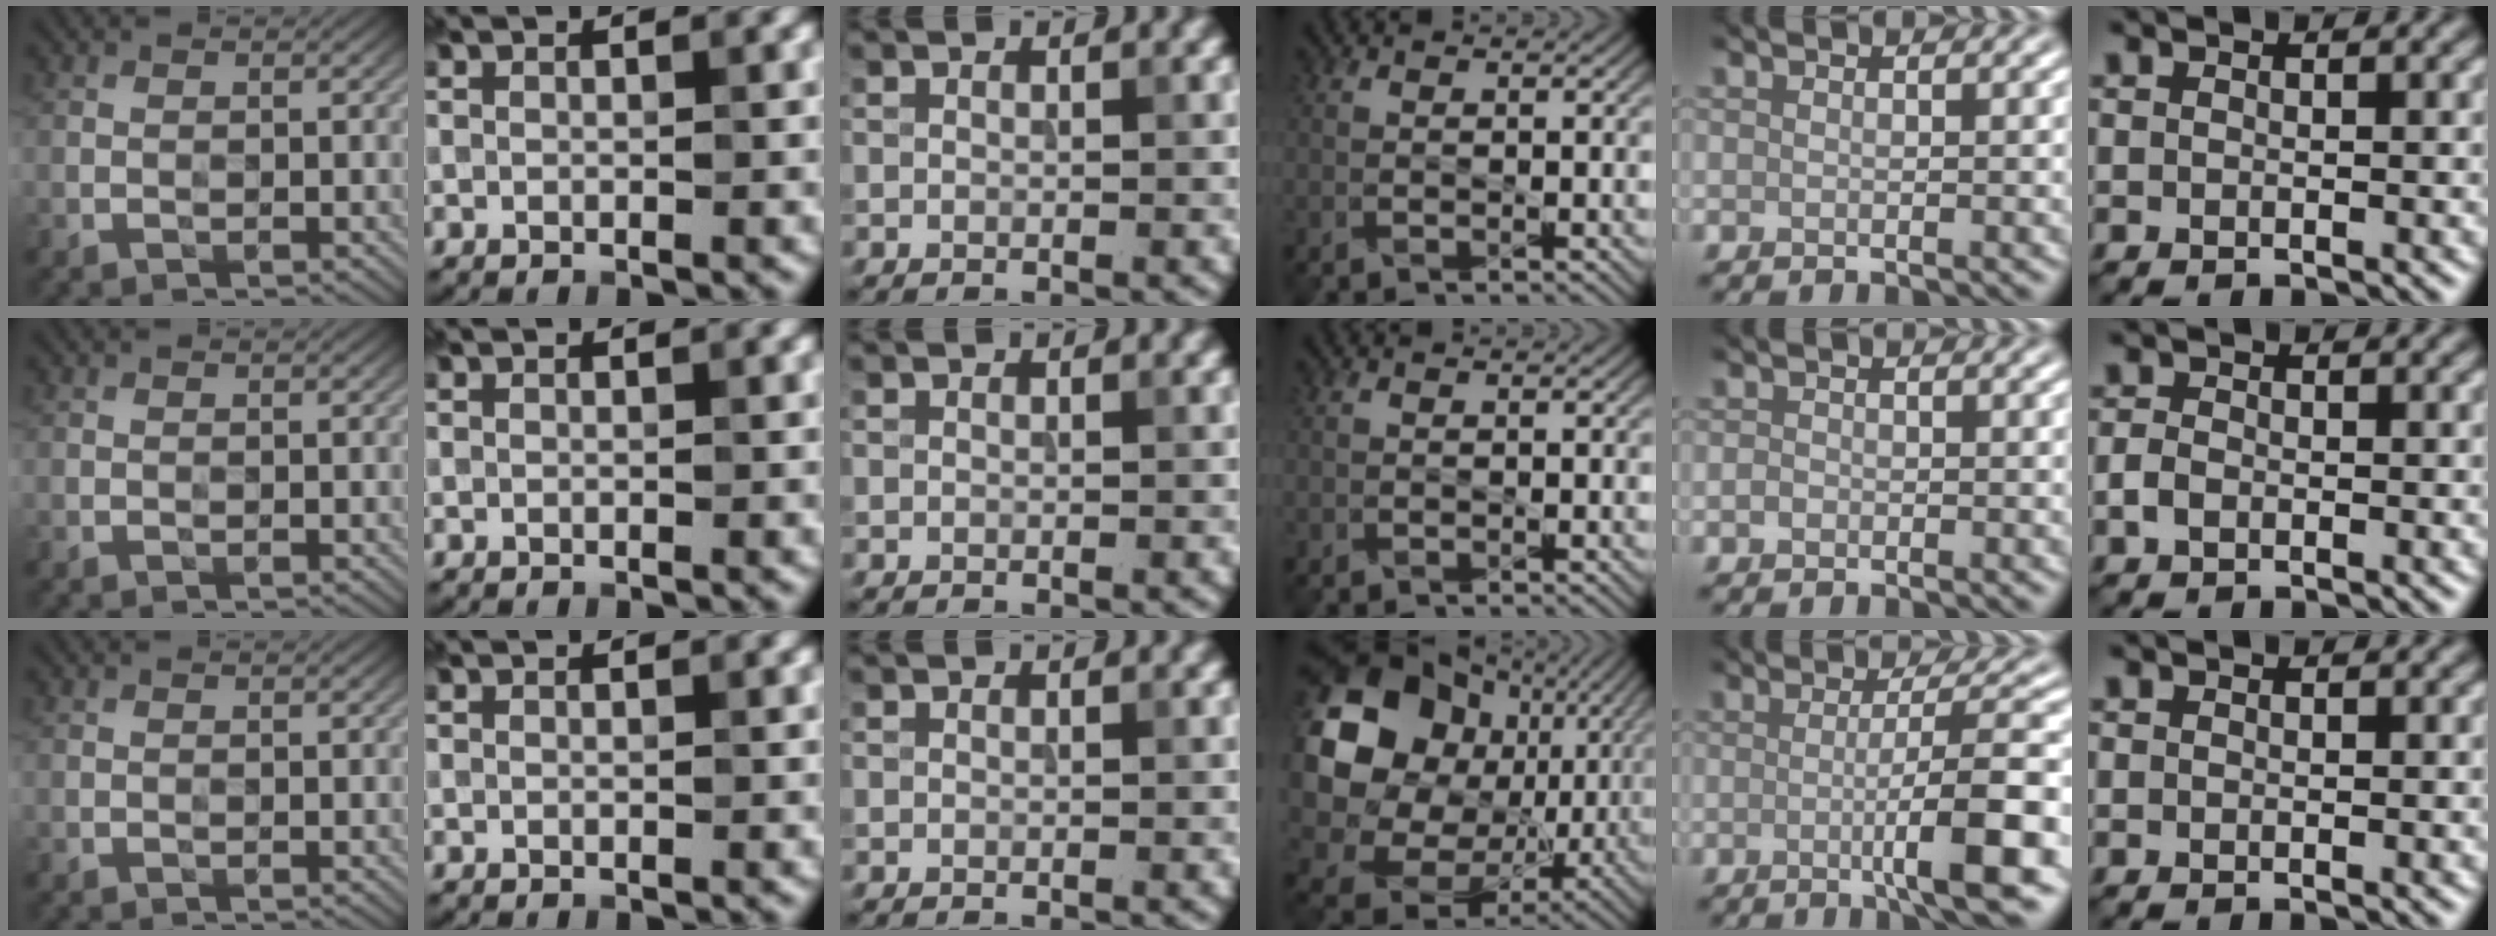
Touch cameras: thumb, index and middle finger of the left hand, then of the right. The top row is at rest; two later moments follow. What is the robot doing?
{"motion": "wipe", "object": "compact mirror"}